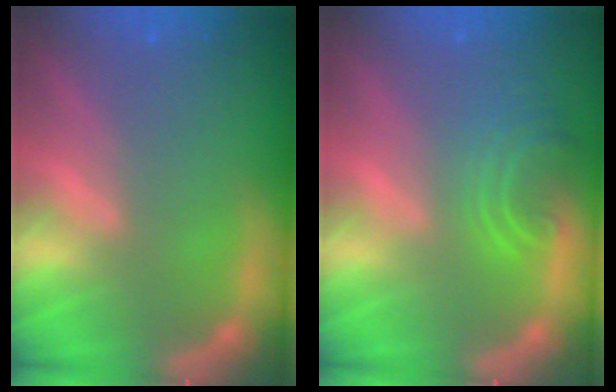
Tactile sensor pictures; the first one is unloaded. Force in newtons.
{"total": 4.0}